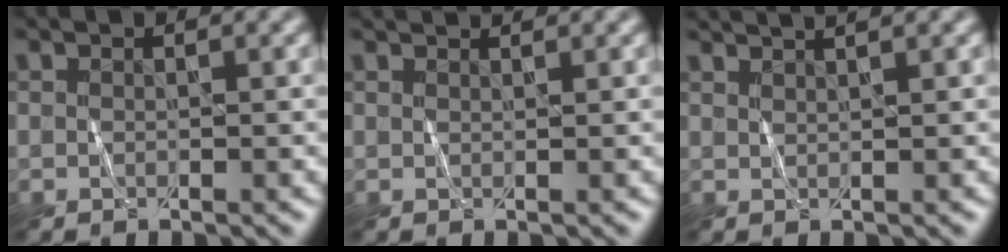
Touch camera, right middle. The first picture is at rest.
{"total": 1.1, "force": [1.1, 0.2, 0.3], "torque": [-0.003, 0.000, 0.006]}
{"total": 3.2, "force": [2.4, 1.1, 1.9], "torque": [-0.005, 0.020, 0.007]}